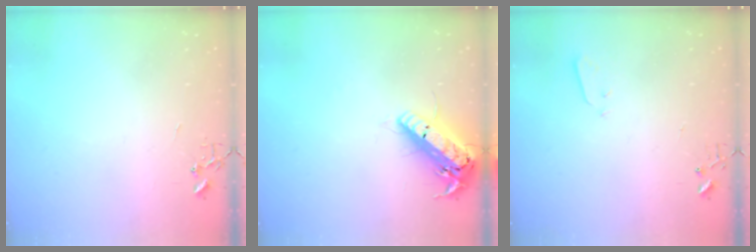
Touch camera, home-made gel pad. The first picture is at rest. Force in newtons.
{"total": 18.4, "press": 18.1, "slide": 3.2}
{"total": 2.1, "press": 2.1, "slide": 0.3}